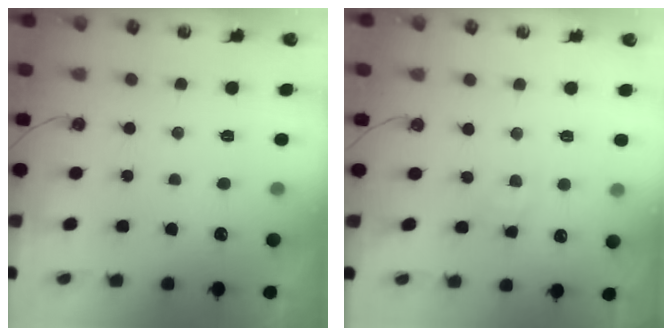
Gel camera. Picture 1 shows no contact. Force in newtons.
{"total": 3.1, "press": 3.1, "slide": 0.5}